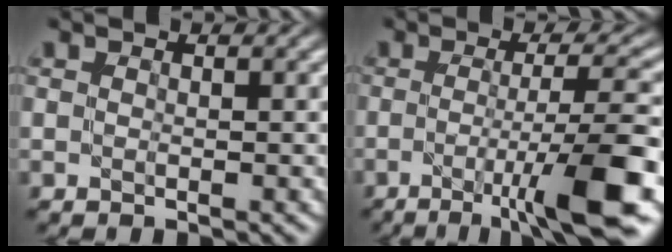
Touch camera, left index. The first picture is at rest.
{"total": 10.4, "force": [-3.4, 1.7, 9.7], "torque": [-0.130, 0.001, -0.058]}